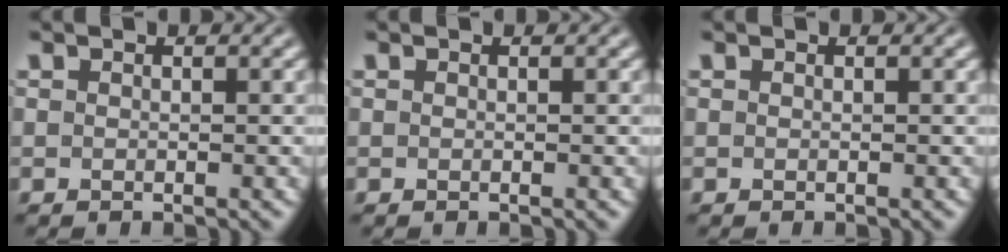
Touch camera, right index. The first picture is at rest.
{"total": 0.0}
{"total": 0.0}